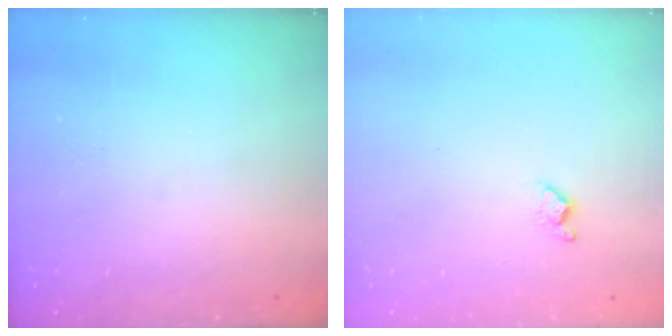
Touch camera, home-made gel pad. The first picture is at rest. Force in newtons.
{"total": 4.5, "press": 4.5, "slide": 0.7}